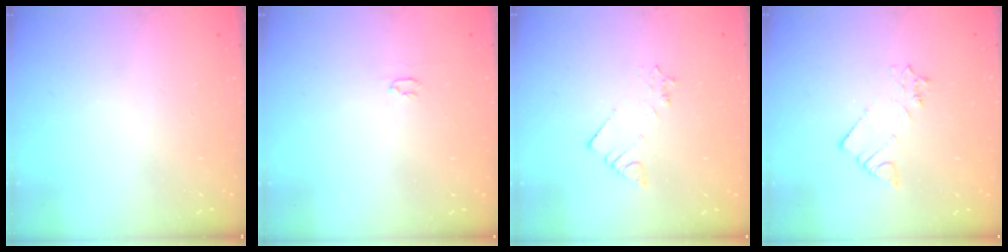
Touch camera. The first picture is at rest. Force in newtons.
{"total": 2.0, "press": 2.0, "slide": 0.3}
{"total": 2.7, "press": 2.7, "slide": 0.3}
{"total": 3.3, "press": 3.3, "slide": 0.3}